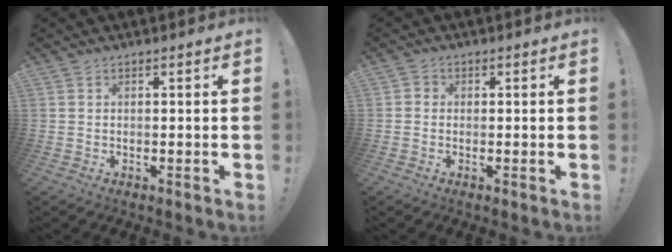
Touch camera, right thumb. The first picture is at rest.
{"total": 1.6, "force": [-0.5, 1.4, 0.7], "torque": [-0.016, 0.008, -0.009]}